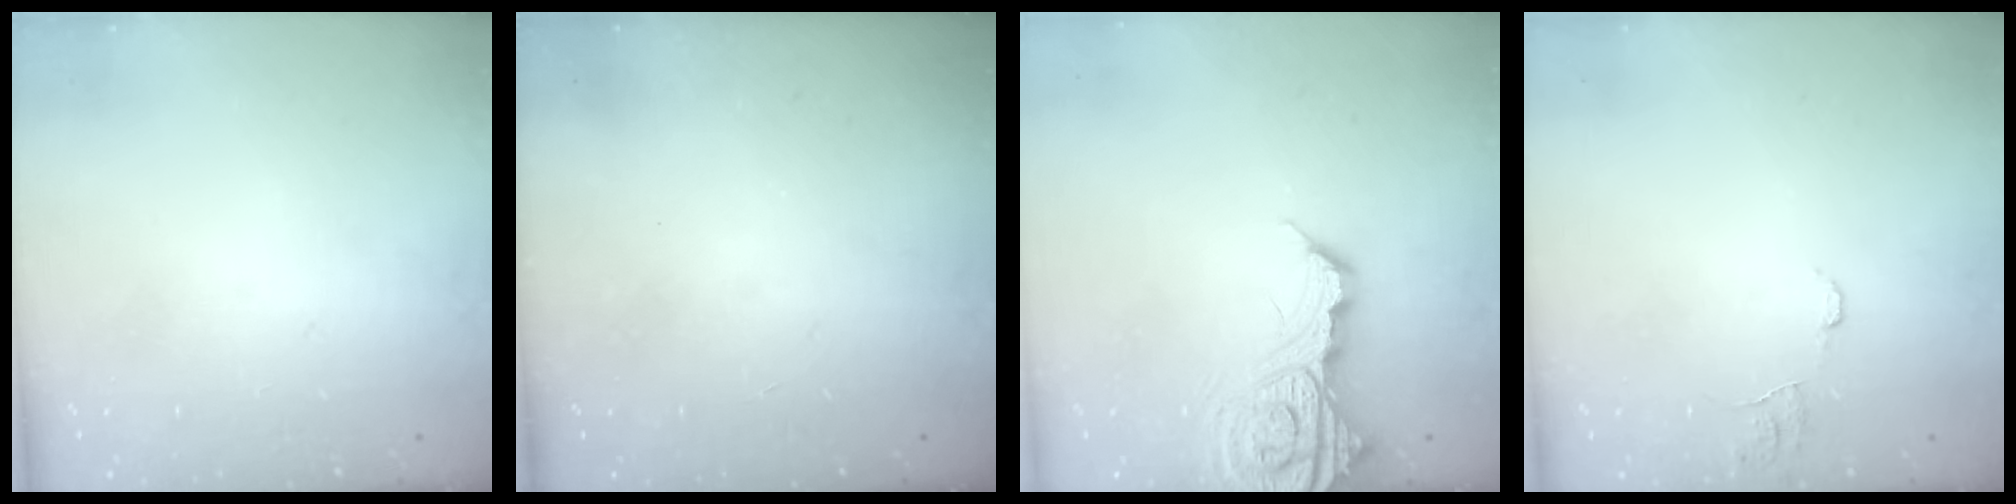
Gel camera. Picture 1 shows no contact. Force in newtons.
{"total": 0.0}
{"total": 13.7, "press": 13.6, "slide": 1.4}
{"total": 5.3, "press": 5.2, "slide": 0.4}